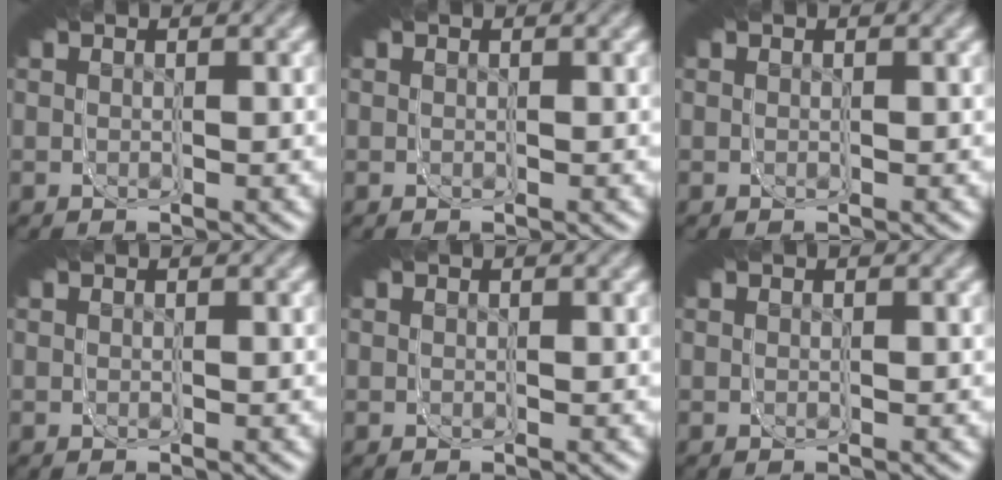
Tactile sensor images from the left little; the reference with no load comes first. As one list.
[{"total": 0.0}, {"total": 0.0}, {"total": 0.0}, {"total": 0.0}, {"total": 0.0}]